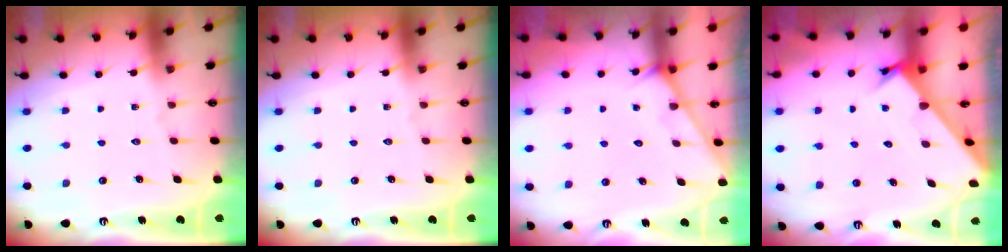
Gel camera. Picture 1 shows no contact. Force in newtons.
{"total": 0.0}
{"total": 2.0, "press": 2.0, "slide": 0.1}
{"total": 2.4, "press": 2.4, "slide": 0.1}